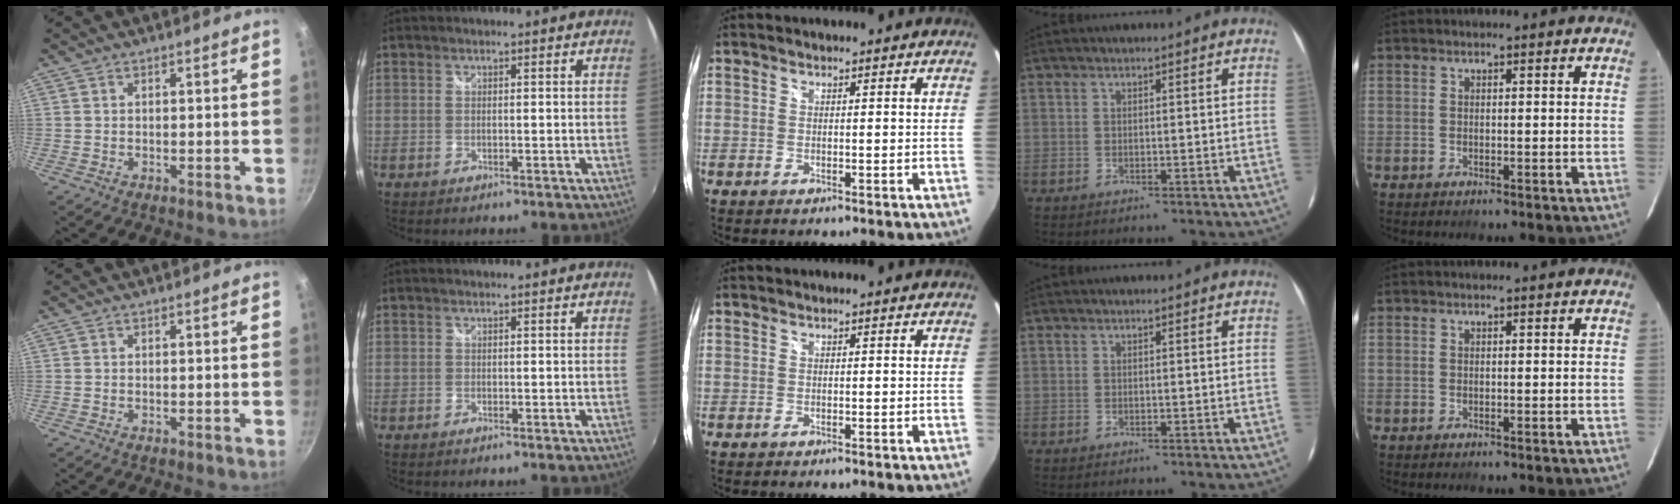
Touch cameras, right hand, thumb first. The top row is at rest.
{}